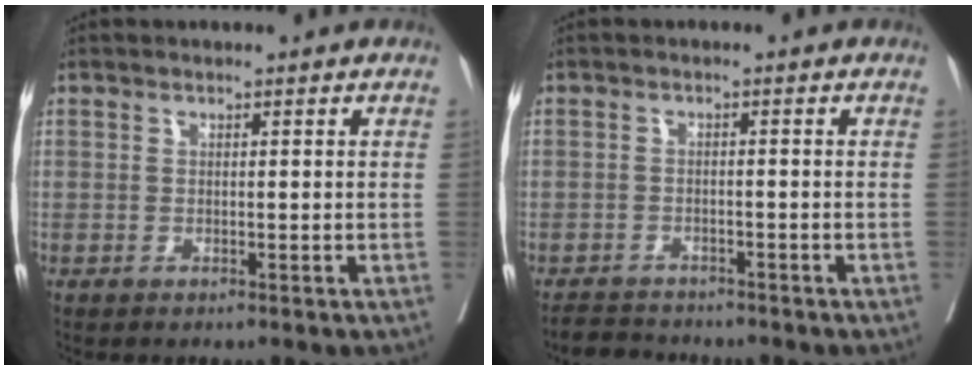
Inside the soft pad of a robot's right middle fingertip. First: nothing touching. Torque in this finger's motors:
{"motor_torque": [0.27, -0.33, -0.03, 0.00]}